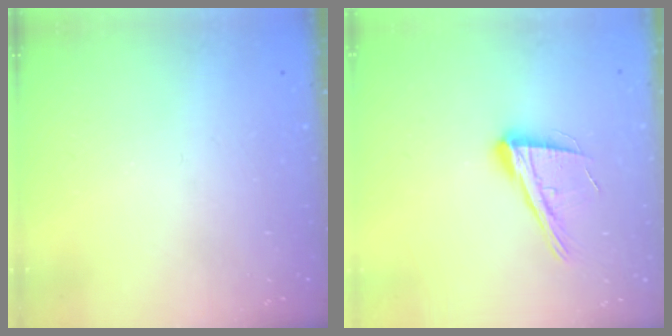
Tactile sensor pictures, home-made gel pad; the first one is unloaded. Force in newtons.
{"total": 16.0, "press": 15.5, "slide": 4.0}